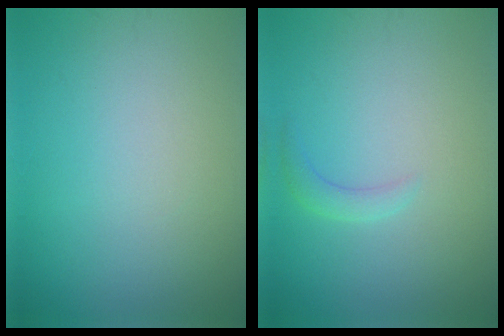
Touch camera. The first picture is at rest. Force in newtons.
{"total": 1.4, "press": 1.4, "slide": 0.1}